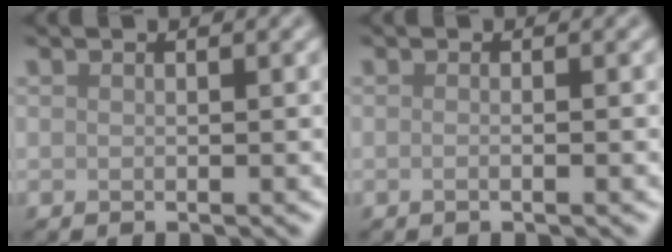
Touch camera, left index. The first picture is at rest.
{"total": 1.3, "force": [0.0, 0.7, 1.2], "torque": [0.002, -0.009, -0.010]}